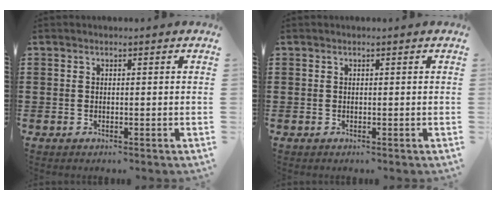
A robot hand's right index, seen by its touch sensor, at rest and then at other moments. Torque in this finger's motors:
{"motor_torque": [-0.76, 1.38, 0.00, 0.00]}